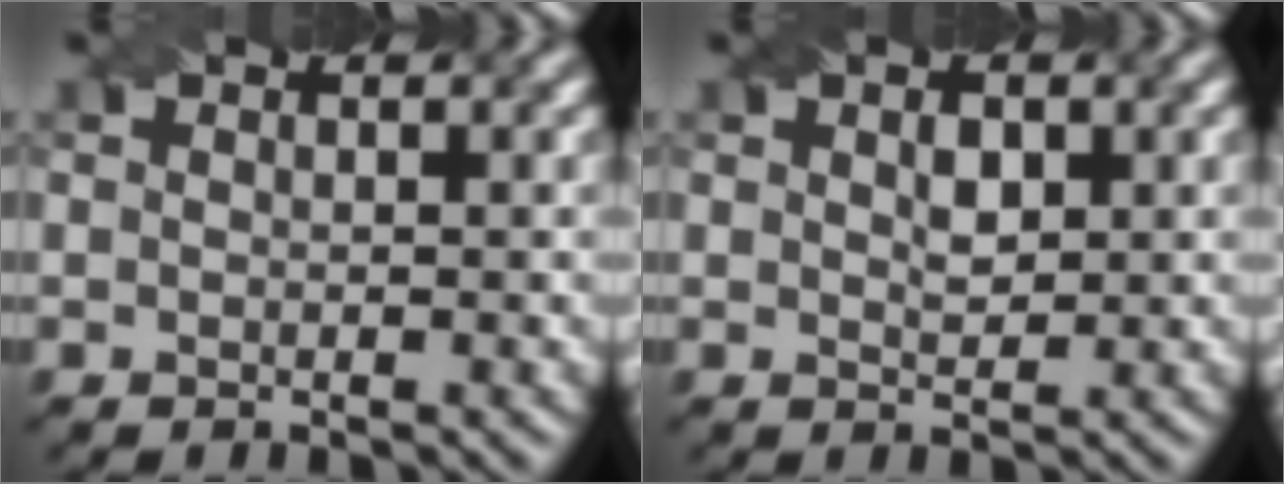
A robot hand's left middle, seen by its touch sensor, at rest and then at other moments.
{"total": 1.6, "force": [0.6, 0.9, 1.2], "torque": [-0.021, 0.000, 0.013]}